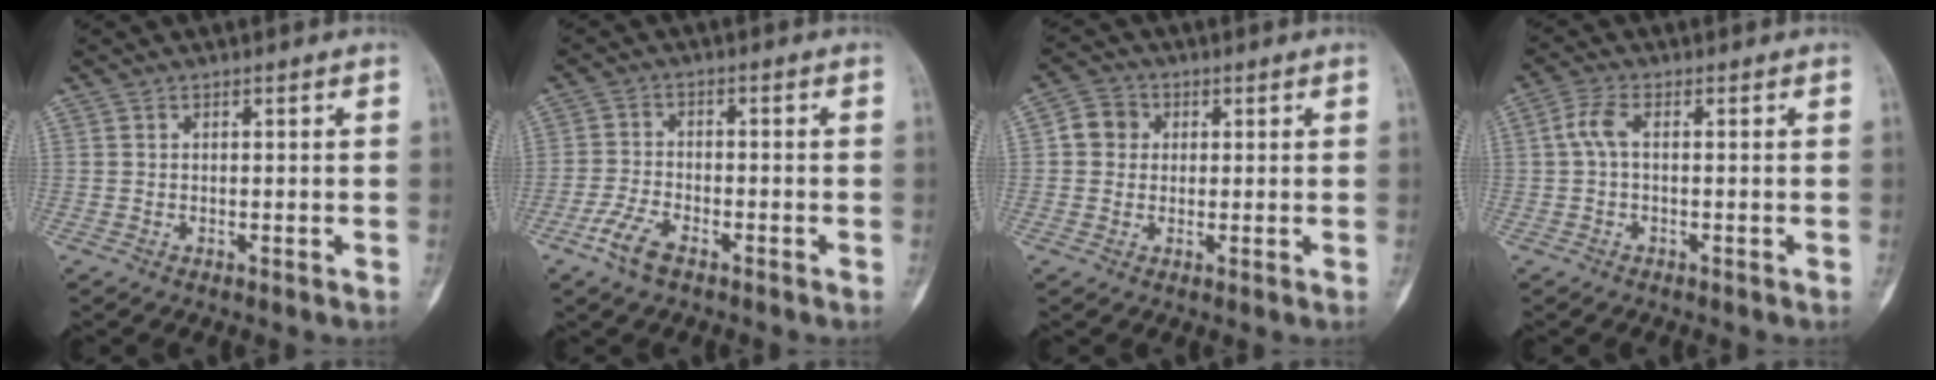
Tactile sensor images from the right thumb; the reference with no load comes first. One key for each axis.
{"total": 5.3, "fx": -3.4, "fy": 2.2, "fz": 3.4, "tx": -0.078, "ty": 0.011, "tz": -0.068}
{"total": 4.8, "fx": 0.7, "fy": 4.4, "fz": 1.8, "tx": -0.013, "ty": 0.007, "tz": 0.004}
{"total": 3.5, "fx": 0.0, "fy": 1.4, "fz": 3.2, "tx": -0.080, "ty": 0.008, "tz": -0.004}